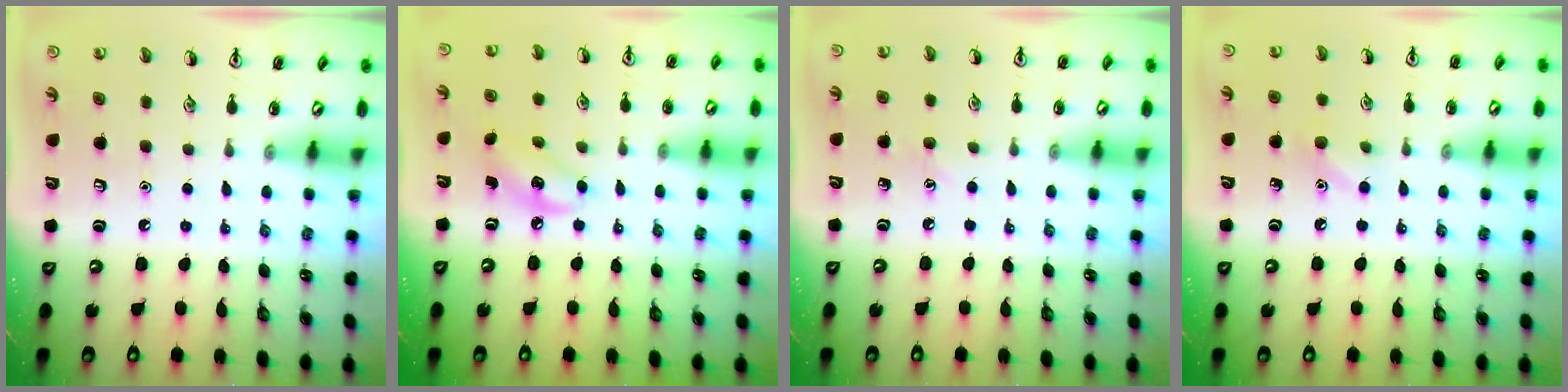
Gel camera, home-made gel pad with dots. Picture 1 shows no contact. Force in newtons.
{"total": 6.0, "press": 5.9, "slide": 0.9}
{"total": 3.9, "press": 3.7, "slide": 1.2}
{"total": 6.9, "press": 6.6, "slide": 2.1}